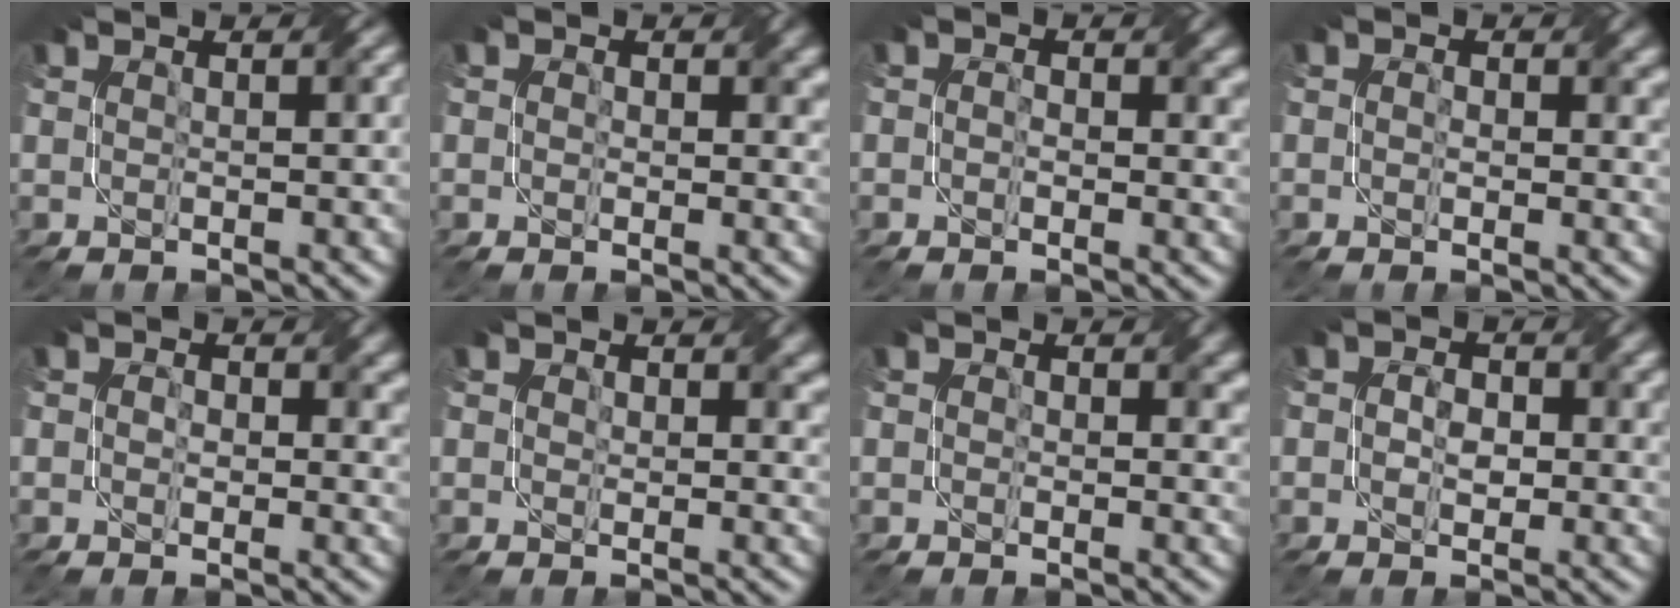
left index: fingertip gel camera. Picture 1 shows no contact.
{"total": 2.6, "force": [0.7, 1.9, 1.6], "torque": [-0.017, -0.003, 0.006]}
{"total": 2.9, "force": [0.4, 2.1, 2.0], "torque": [-0.020, 0.006, -0.006]}
{"total": 2.6, "force": [0.5, 1.8, 1.8], "torque": [-0.019, 0.001, 0.001]}
{"total": 3.3, "force": [0.7, 2.4, 2.1], "torque": [-0.023, -0.002, 0.004]}
{"total": 3.0, "force": [1.3, 2.1, 1.6], "torque": [-0.024, -0.008, 0.017]}
{"total": 2.7, "force": [0.9, 2.0, 1.6], "torque": [-0.016, -0.004, 0.006]}
{"total": 2.9, "force": [0.1, 2.1, 2.0], "torque": [-0.035, -0.003, -0.001]}